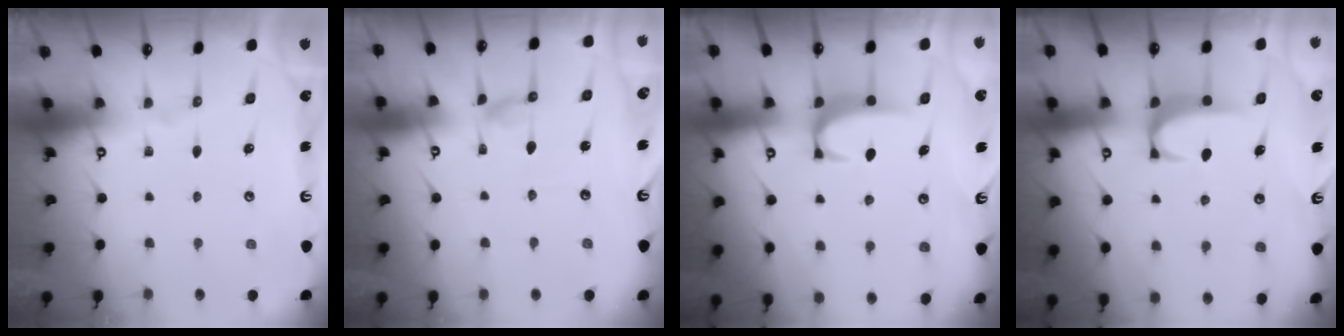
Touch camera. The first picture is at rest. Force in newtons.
{"total": 1.1, "press": 1.0, "slide": 0.3}
{"total": 1.7, "press": 1.7, "slide": 0.5}
{"total": 2.0, "press": 1.9, "slide": 0.5}